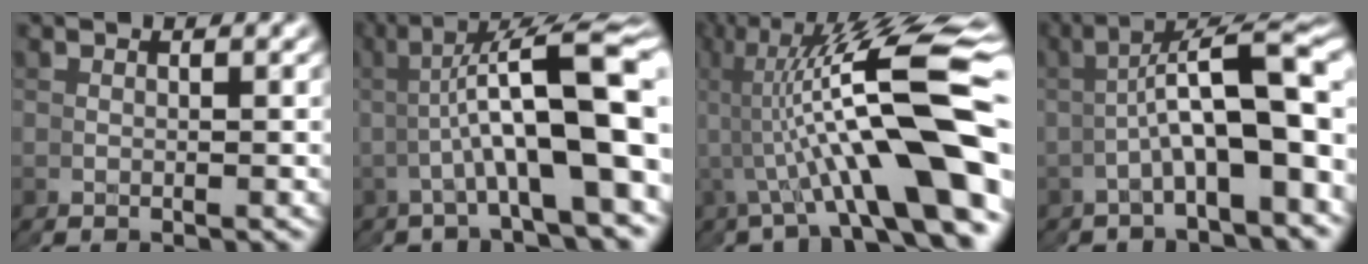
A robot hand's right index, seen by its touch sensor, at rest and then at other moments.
{"total": 11.3, "force": [1.8, 4.7, 10.1], "torque": [-0.138, 0.018, 0.021]}
{"total": 11.4, "force": [1.6, 4.1, 10.5], "torque": [-0.166, 0.014, 0.018]}
{"total": 8.6, "force": [0.0, 3.6, 7.8], "torque": [-0.106, 0.008, -0.001]}